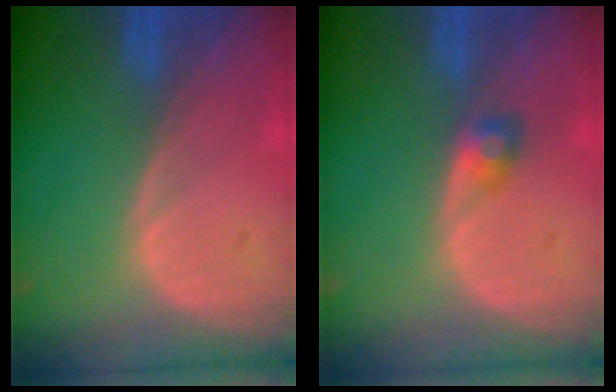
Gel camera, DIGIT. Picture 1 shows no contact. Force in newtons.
{"total": 2.1, "press": 2.1, "slide": 0.2}